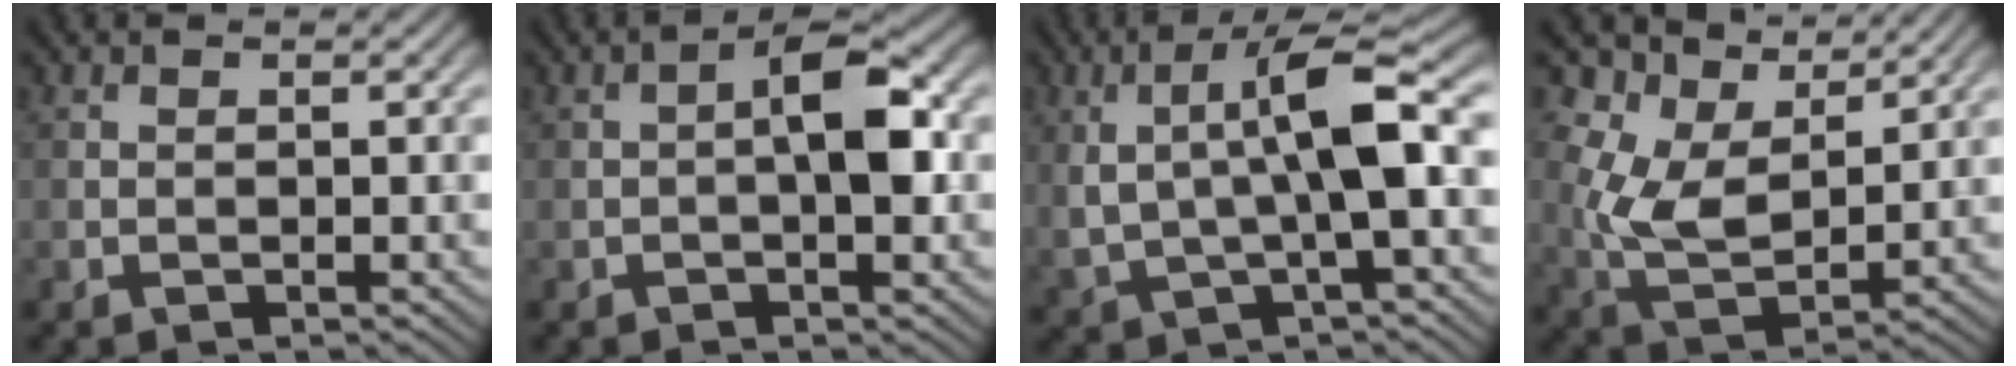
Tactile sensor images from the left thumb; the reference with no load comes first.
{"total": 4.9, "force": [-0.4, 1.6, 4.6], "torque": [-0.071, 0.013, -0.014]}
{"total": 9.5, "force": [1.5, 2.9, 8.9], "torque": [-0.172, 0.006, 0.028]}
{"total": 9.3, "force": [5.0, 5.2, 5.9], "torque": [-0.146, 0.003, 0.100]}